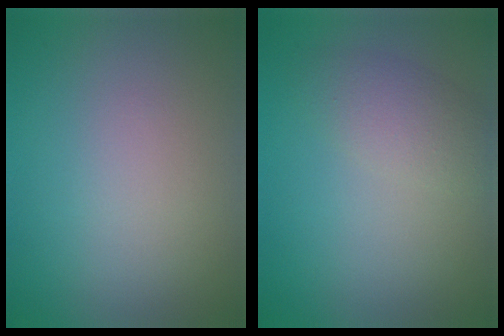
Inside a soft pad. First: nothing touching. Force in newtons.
{"total": 2.7, "press": 2.7, "slide": 0.1}